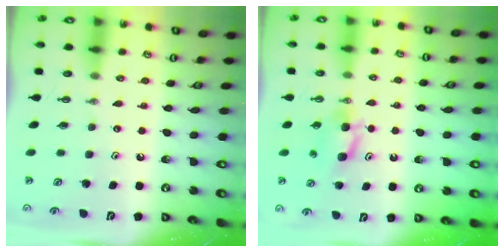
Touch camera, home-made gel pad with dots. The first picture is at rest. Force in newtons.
{"total": 4.4, "press": 4.4, "slide": 0.6}